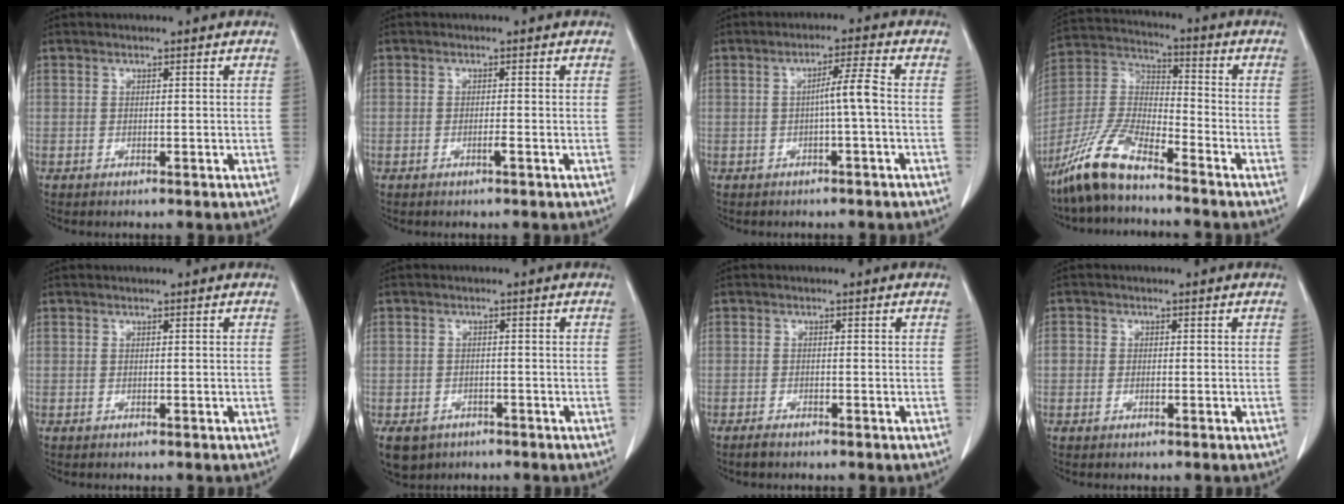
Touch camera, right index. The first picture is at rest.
{"total": 0.9, "force": [-0.4, 0.0, 0.9], "torque": [-0.019, -0.001, -0.006]}
{"total": 3.8, "force": [-0.5, -0.5, 3.7], "torque": [-0.062, 0.007, -0.007]}
{"total": 11.0, "force": [-8.7, 2.3, 6.4], "torque": [-0.147, -0.002, -0.175]}
{"total": 0.0}
{"total": 7.0, "force": [-3.9, 5.5, 1.9], "torque": [-0.042, 0.000, -0.054]}
{"total": 1.1, "force": [-1.0, 0.3, 0.5], "torque": [-0.015, -0.002, -0.016]}
{"total": 1.9, "force": [-0.2, 1.6, 1.0], "torque": [-0.019, 0.006, -0.005]}